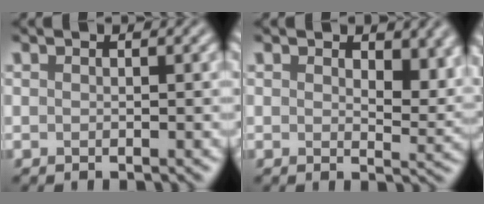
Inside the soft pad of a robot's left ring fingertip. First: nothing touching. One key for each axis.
{"total": 3.8, "fx": 1.7, "fy": 2.2, "fz": 2.6, "tx": -0.040, "ty": -0.011, "tz": 0.025}